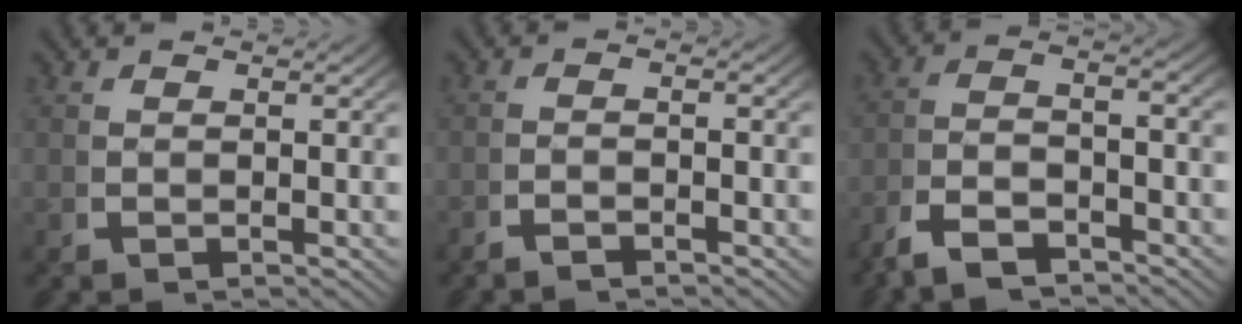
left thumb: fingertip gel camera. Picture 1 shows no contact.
{"total": 1.5, "force": [-1.4, 0.1, 0.4], "torque": [-0.001, 0.001, -0.034]}
{"total": 4.5, "force": [-2.8, 1.8, 3.0], "torque": [-0.057, -0.006, -0.052]}